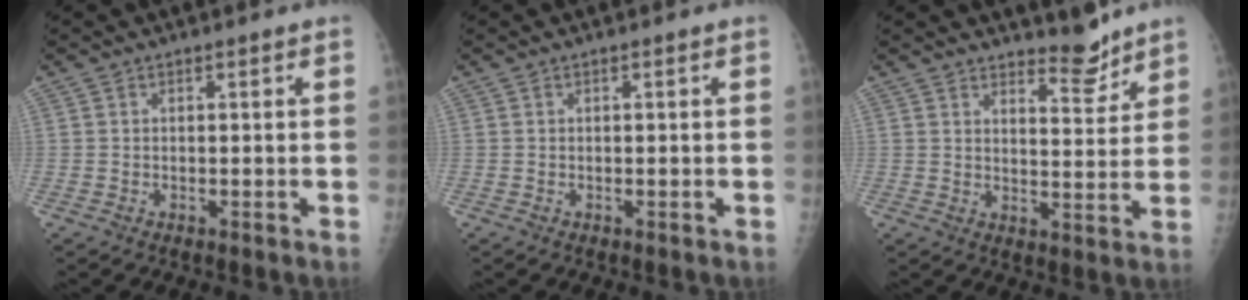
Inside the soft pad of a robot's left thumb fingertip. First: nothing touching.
{"total": 0.0}
{"total": 5.7, "force": [5.1, 1.6, 2.0], "torque": [-0.010, -0.048, 0.082]}